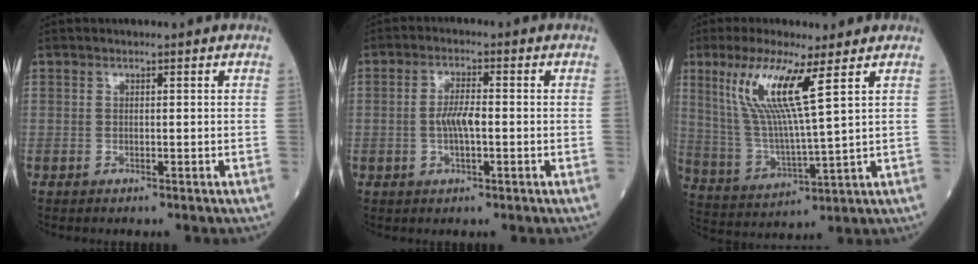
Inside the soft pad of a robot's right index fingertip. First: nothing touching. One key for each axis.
{"total": 4.1, "fx": -0.5, "fy": 1.0, "fz": 3.9, "tx": -0.084, "ty": 0.004, "tz": -0.008}
{"total": 12.0, "fx": 5.6, "fy": 0.1, "fz": 10.7, "tx": -0.231, "ty": -0.003, "tz": 0.113}